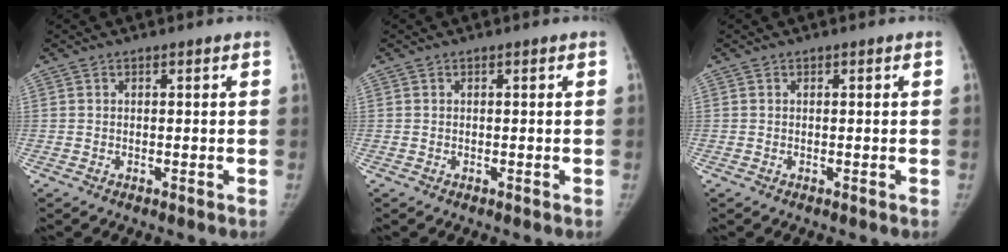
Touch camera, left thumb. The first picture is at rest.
{"total": 0.0}
{"total": 0.0}